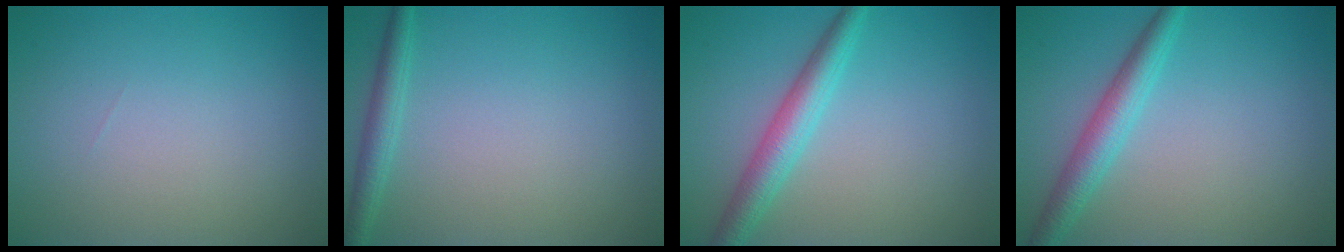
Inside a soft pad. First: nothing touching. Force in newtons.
{"total": 1.9, "press": 1.9, "slide": 0.1}
{"total": 3.6, "press": 3.6, "slide": 0.2}
{"total": 3.3, "press": 3.3, "slide": 0.1}